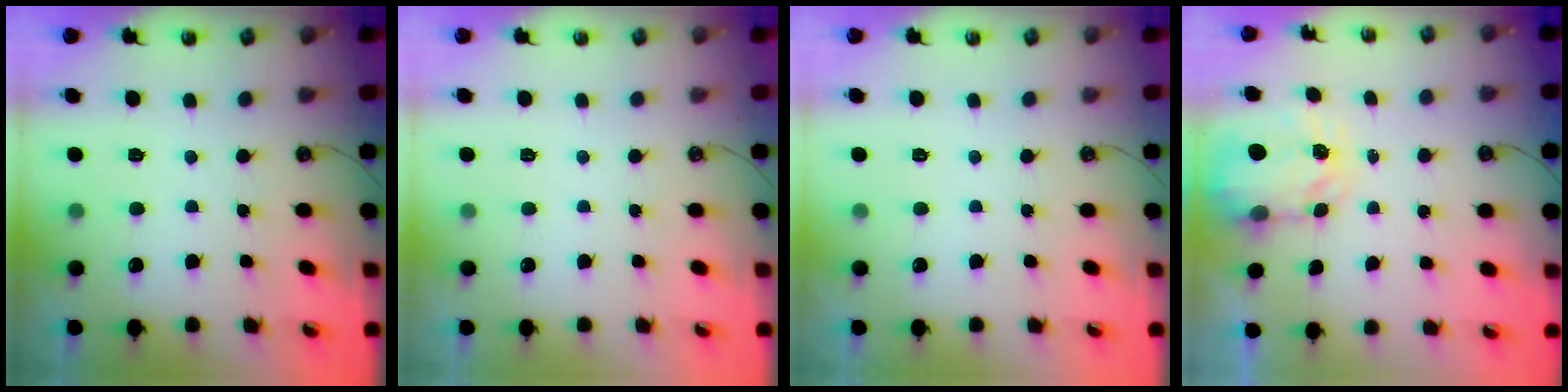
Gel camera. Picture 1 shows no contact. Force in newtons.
{"total": 0.0}
{"total": 0.0}
{"total": 3.5, "press": 3.5, "slide": 0.6}